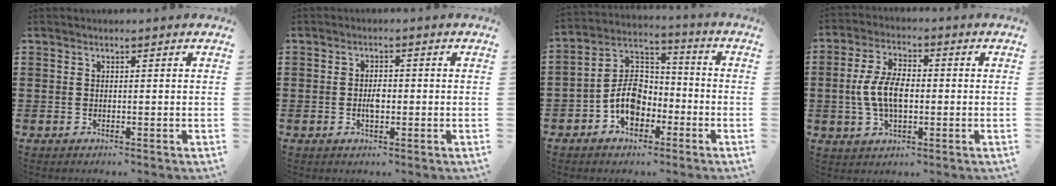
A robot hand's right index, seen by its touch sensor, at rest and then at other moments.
{"total": 2.5, "force": [-0.4, 1.1, 2.2], "torque": [-0.042, 0.003, -0.007]}
{"total": 8.4, "force": [-3.3, 5.9, 5.1], "torque": [-0.127, 0.012, -0.067]}
{"total": 7.3, "force": [-0.7, 3.7, 6.3], "torque": [-0.149, -0.001, -0.022]}